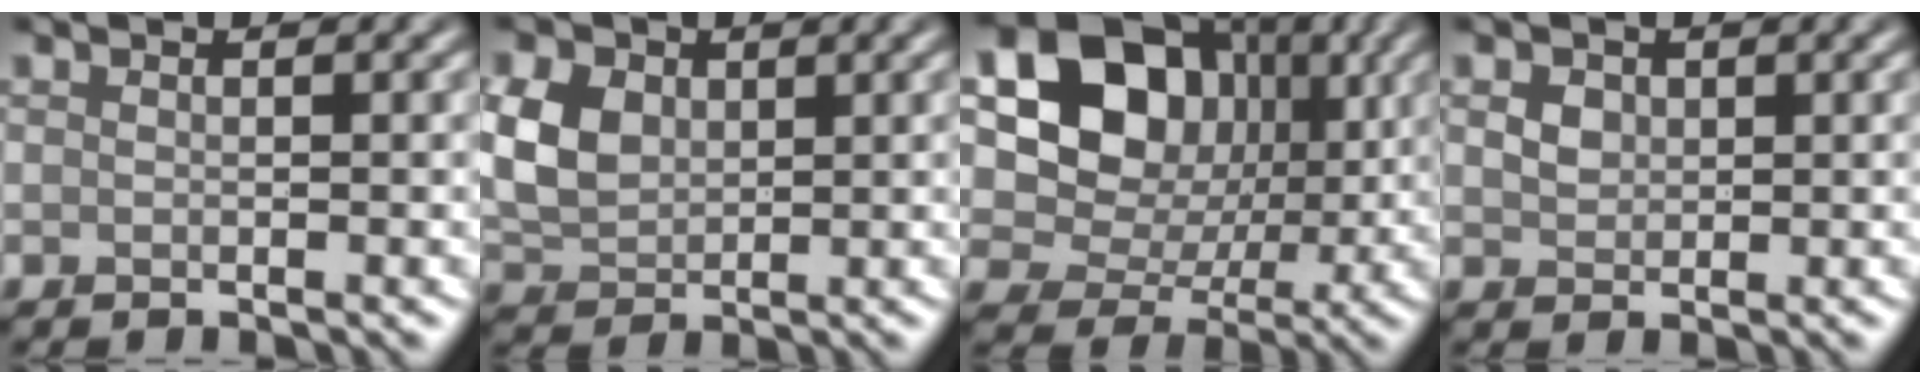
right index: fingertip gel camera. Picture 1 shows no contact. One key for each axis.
{"total": 4.7, "fx": 1.0, "fy": 3.5, "fz": 3.0, "tx": -0.078, "ty": 0.004, "tz": 0.020}
{"total": 12.3, "fx": 2.5, "fy": 9.7, "fz": 7.1, "tx": -0.117, "ty": 0.016, "tz": 0.030}
{"total": 1.5, "fx": 0.5, "fy": 1.2, "fz": 0.7, "tx": -0.018, "ty": -0.001, "tz": 0.010}